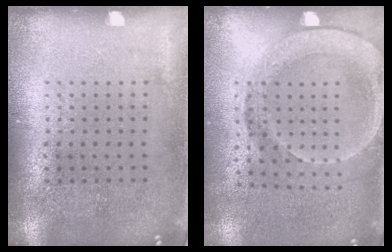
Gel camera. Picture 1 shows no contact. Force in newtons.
{"total": 1.8, "press": 1.5, "slide": 1.0}